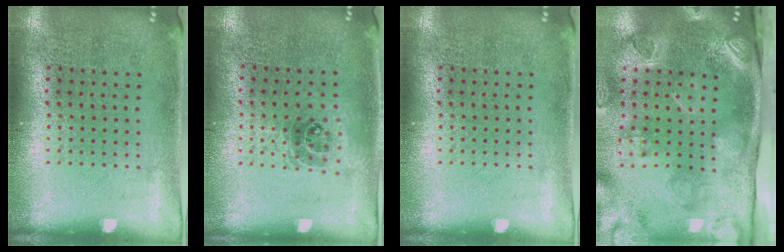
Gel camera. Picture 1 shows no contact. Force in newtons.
{"total": 1.1, "press": 0.9, "slide": 0.6}
{"total": 0.0}
{"total": 4.3, "press": 3.1, "slide": 3.0}